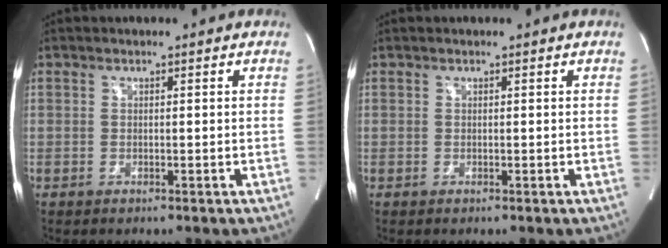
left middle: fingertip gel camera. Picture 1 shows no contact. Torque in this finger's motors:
{"motor_torque": [0.07, 0.06, -0.07, 0.00]}